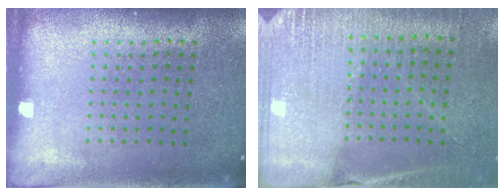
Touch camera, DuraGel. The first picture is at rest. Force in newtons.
{"total": 2.7, "press": 2.7, "slide": 0.6}